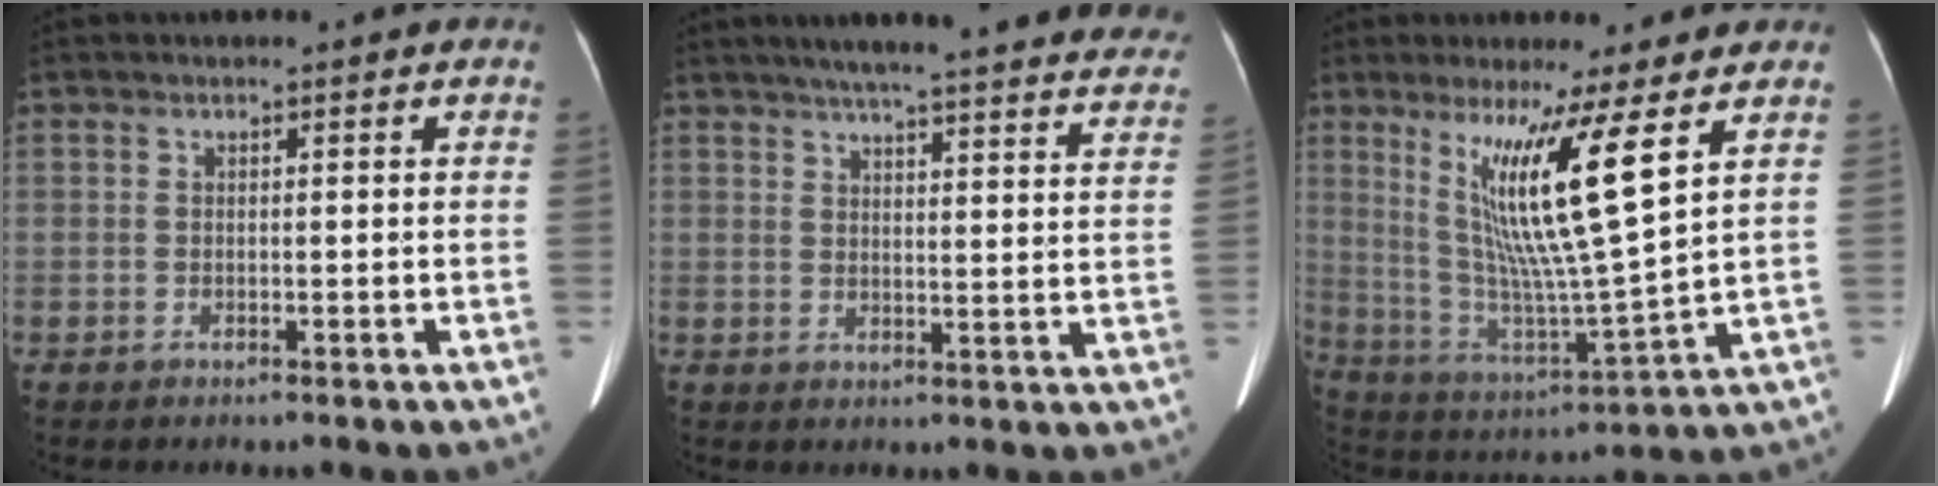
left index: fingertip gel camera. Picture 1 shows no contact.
{"total": 28.4, "force": [25.2, 3.4, 12.7], "torque": [-0.179, -0.047, 0.291]}
{"total": 14.5, "force": [6.1, -1.0, 13.1], "torque": [-0.257, -0.024, 0.117]}